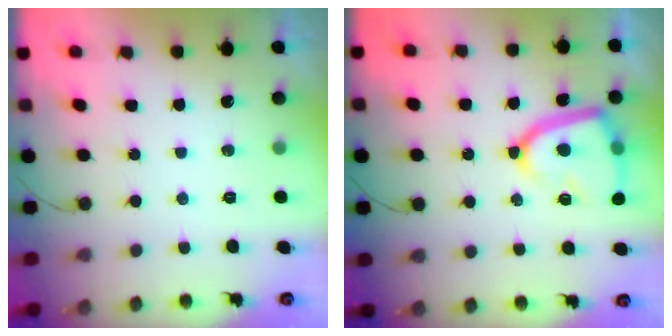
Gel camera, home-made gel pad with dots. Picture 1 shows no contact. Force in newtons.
{"total": 15.1, "press": 15.1, "slide": 1.2}